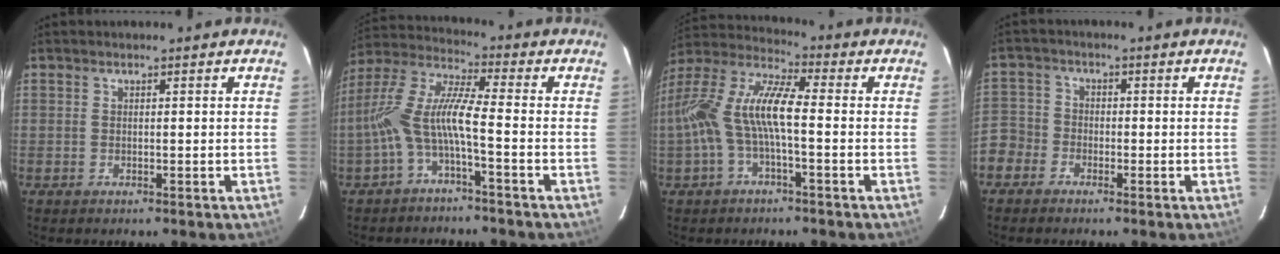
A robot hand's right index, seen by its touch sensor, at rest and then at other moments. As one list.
[{"total": 9.9, "force": [-3.3, 1.0, 9.3], "torque": [-0.209, 0.013, -0.067]}, {"total": 13.7, "force": [-1.6, 3.8, 13.1], "torque": [-0.261, 0.011, -0.036]}, {"total": 6.0, "force": [-3.5, 4.7, 1.0], "torque": [-0.027, 0.021, -0.081]}]